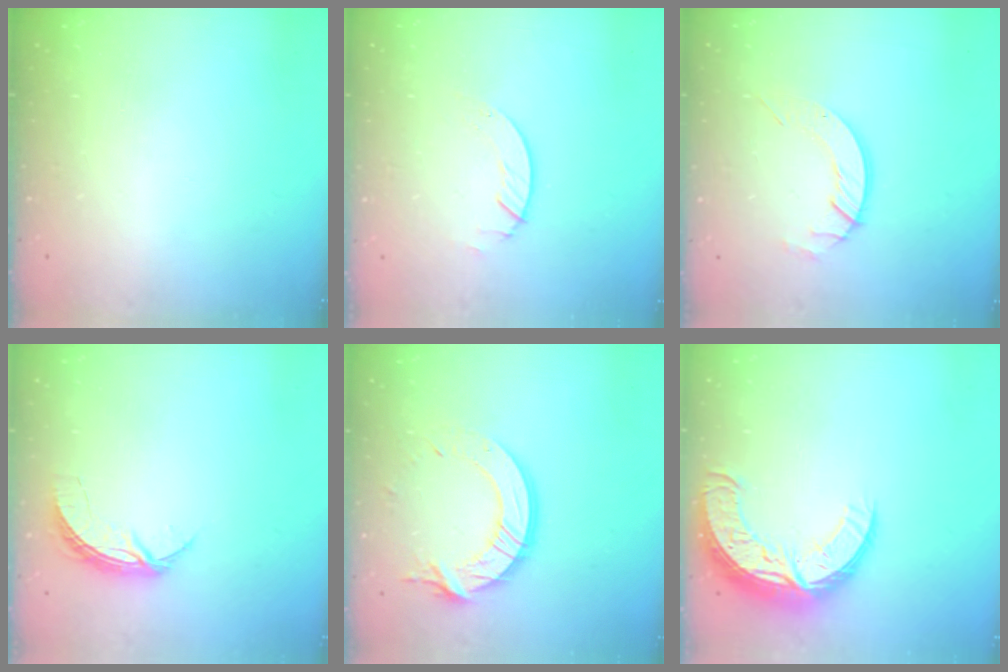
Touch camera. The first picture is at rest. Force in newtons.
{"total": 1.3, "press": 1.2, "slide": 0.1}
{"total": 6.1, "press": 6.1, "slide": 0.5}
{"total": 5.6, "press": 5.6, "slide": 0.5}
{"total": 13.5, "press": 13.5, "slide": 1.4}
{"total": 13.9, "press": 13.9, "slide": 1.3}